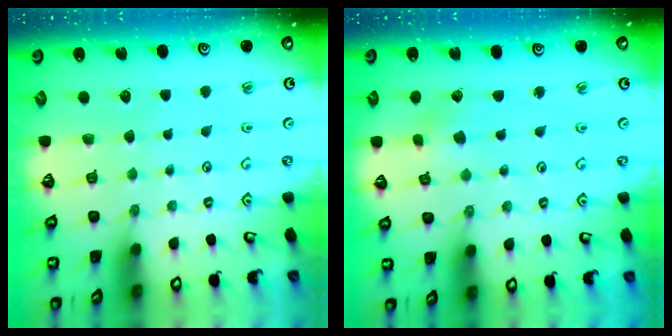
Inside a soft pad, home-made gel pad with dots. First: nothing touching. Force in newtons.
{"total": 1.9, "press": 1.9, "slide": 0.2}